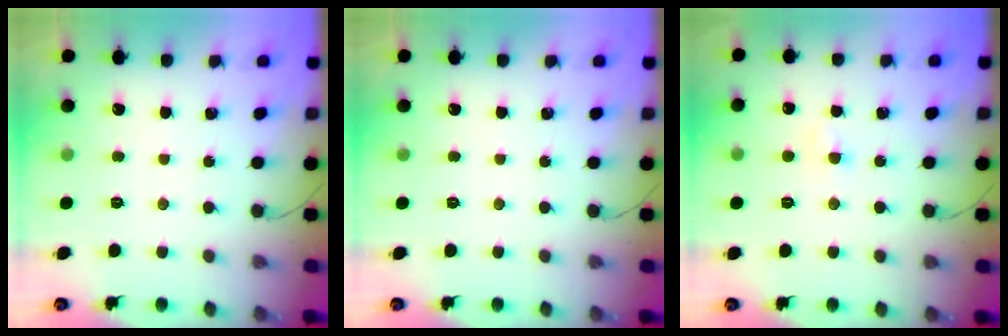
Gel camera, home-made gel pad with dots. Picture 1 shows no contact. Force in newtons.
{"total": 0.0}
{"total": 2.6, "press": 2.4, "slide": 1.0}